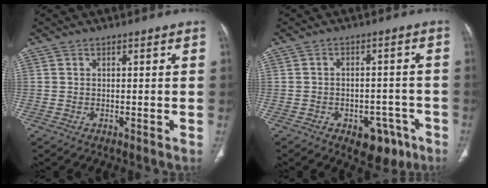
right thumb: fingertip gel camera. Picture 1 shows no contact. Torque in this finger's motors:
{"motor_torque": [0.87, 0.50, -0.18, -0.01, 0.17]}